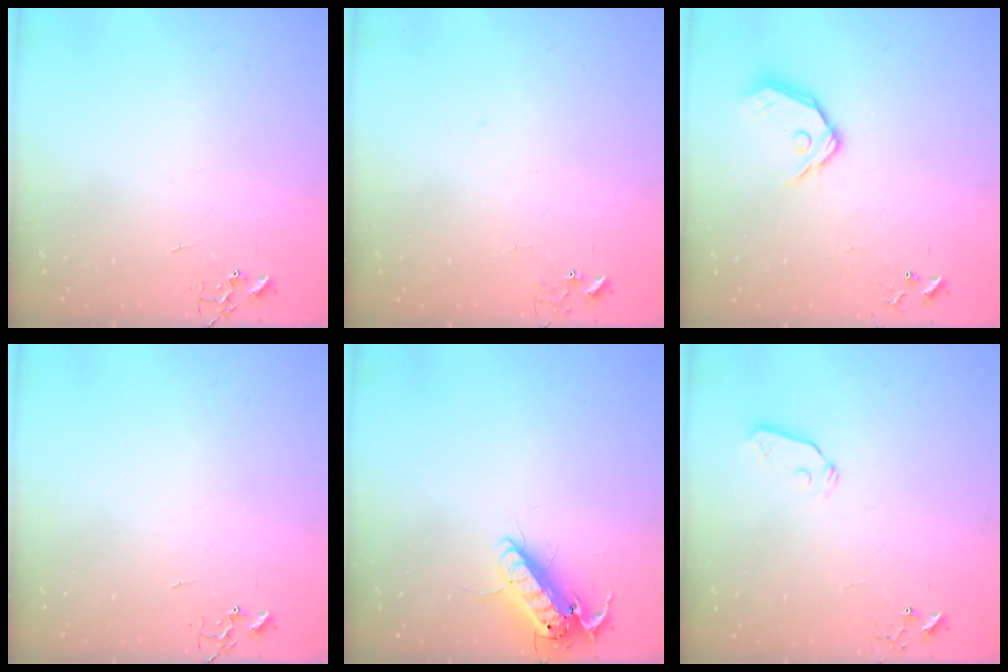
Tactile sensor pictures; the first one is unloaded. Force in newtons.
{"total": 6.8, "press": 6.8, "slide": 0.6}
{"total": 11.5, "press": 11.4, "slide": 1.7}
{"total": 0.0}
{"total": 13.8, "press": 13.6, "slide": 2.3}
{"total": 5.3, "press": 5.2, "slide": 0.3}